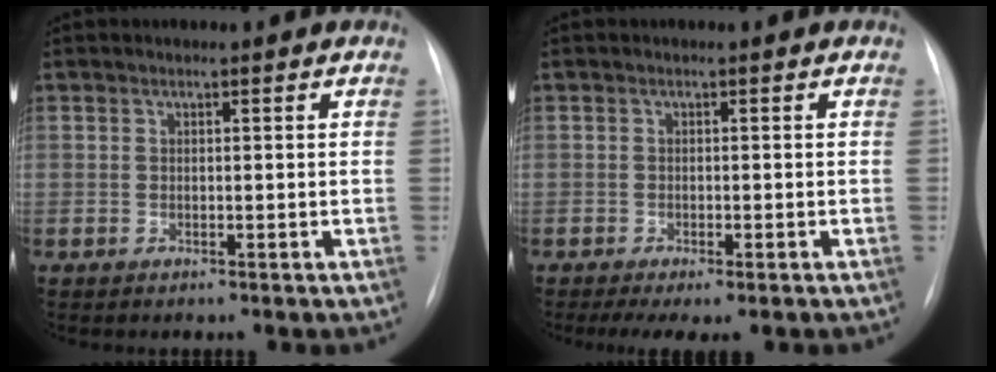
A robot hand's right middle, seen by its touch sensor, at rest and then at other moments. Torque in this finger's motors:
{"motor_torque": [0.83, -0.62, 0.09, 0.02]}